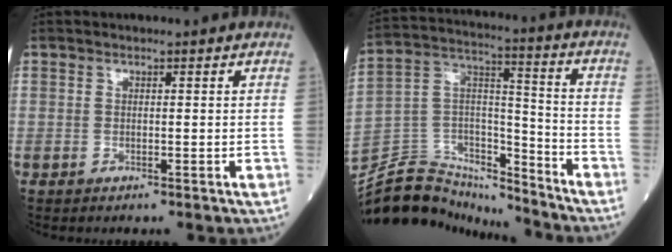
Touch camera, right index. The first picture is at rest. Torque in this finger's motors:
{"motor_torque": [-0.17, -0.27, -0.75, -0.21]}